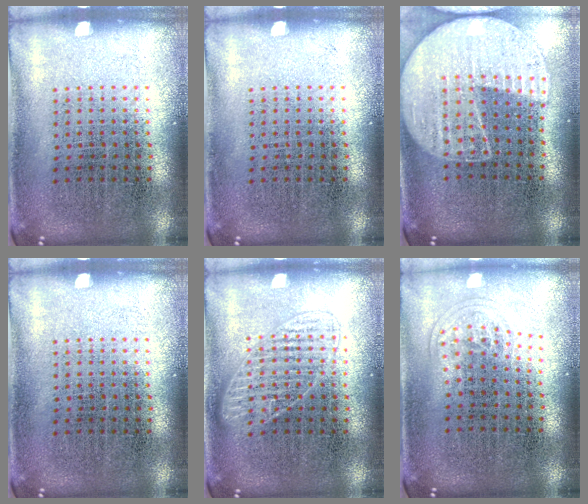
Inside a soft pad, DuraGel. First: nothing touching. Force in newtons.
{"total": 0.0}
{"total": 1.7, "press": 1.6, "slide": 0.7}
{"total": 0.0}
{"total": 2.3, "press": 2.2, "slide": 0.3}
{"total": 1.0, "press": 0.6, "slide": 0.7}